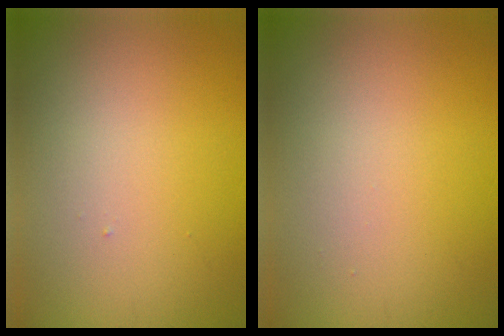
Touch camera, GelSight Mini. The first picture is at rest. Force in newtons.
{"total": 0.0}